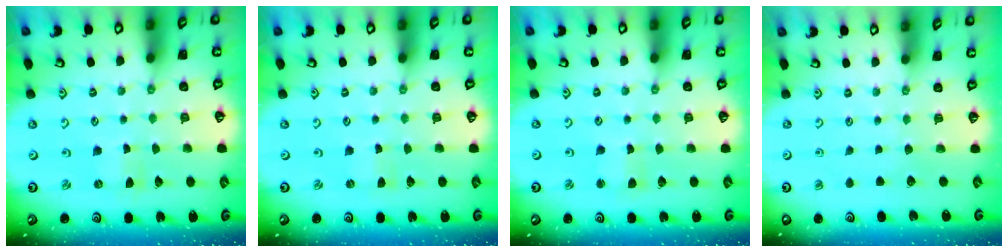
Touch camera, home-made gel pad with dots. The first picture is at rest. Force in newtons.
{"total": 0.0}
{"total": 3.0, "press": 3.0, "slide": 0.6}
{"total": 0.0}